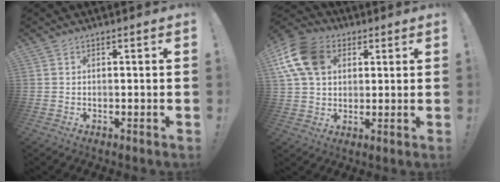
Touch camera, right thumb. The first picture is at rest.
{"total": 15.6, "force": [5.1, 11.7, 8.9], "torque": [-0.170, -0.008, 0.104]}